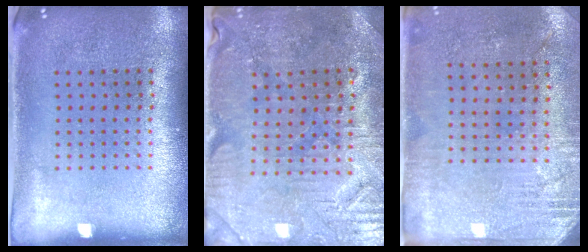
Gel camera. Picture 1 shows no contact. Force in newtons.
{"total": 1.7, "press": 1.6, "slide": 0.5}
{"total": 2.8, "press": 2.5, "slide": 1.3}